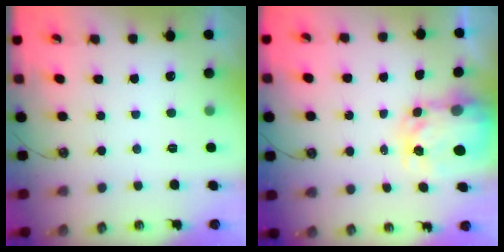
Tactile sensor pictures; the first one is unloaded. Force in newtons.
{"total": 5.5, "press": 5.5, "slide": 0.3}